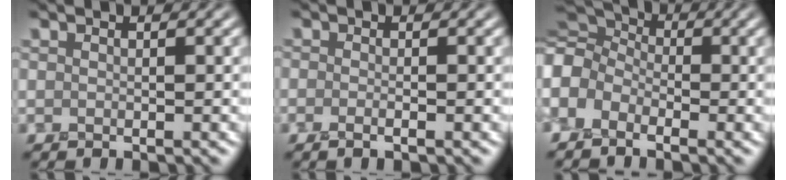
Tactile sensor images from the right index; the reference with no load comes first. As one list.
[{"total": 0.9, "force": [-0.4, 0.3, 0.8], "torque": [-0.010, -0.001, -0.010]}, {"total": 6.1, "force": [-0.7, 4.4, 4.2], "torque": [-0.110, 0.016, -0.027]}]